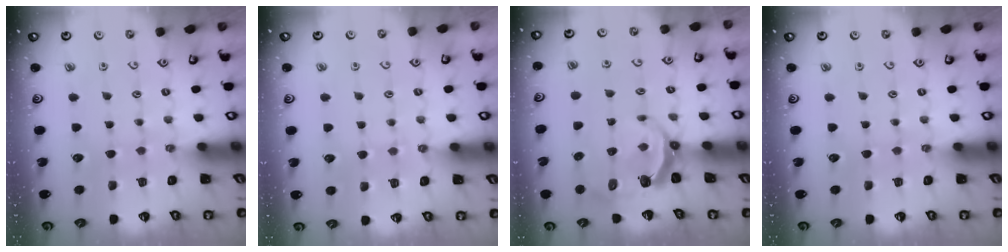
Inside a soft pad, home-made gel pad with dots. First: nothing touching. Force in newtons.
{"total": 2.5, "press": 2.4, "slide": 0.4}
{"total": 5.7, "press": 4.8, "slide": 3.1}
{"total": 0.0}